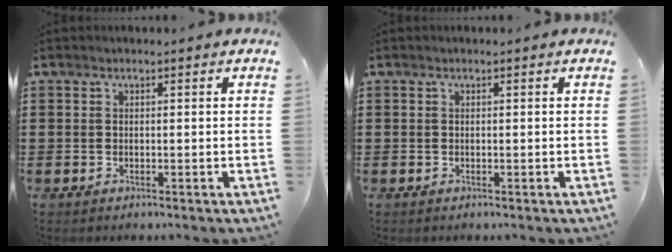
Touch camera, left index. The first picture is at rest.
{"total": 0.0}